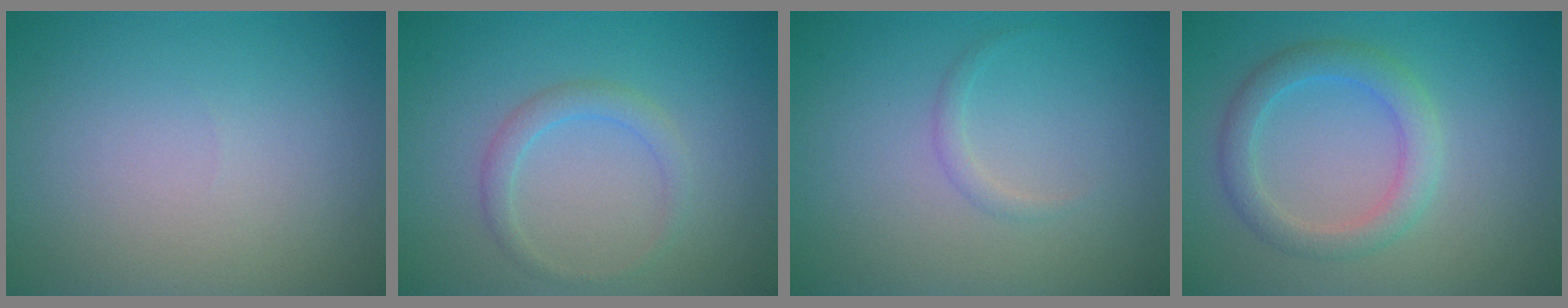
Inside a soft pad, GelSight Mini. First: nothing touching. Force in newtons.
{"total": 1.8, "press": 1.8, "slide": 0.0}
{"total": 0.8, "press": 0.8, "slide": 0.0}
{"total": 3.2, "press": 3.2, "slide": 0.4}